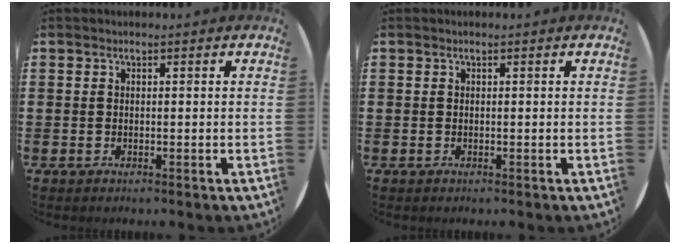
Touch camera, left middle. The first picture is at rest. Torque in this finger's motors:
{"motor_torque": [-0.10, 0.01, 0.00, 0.00]}